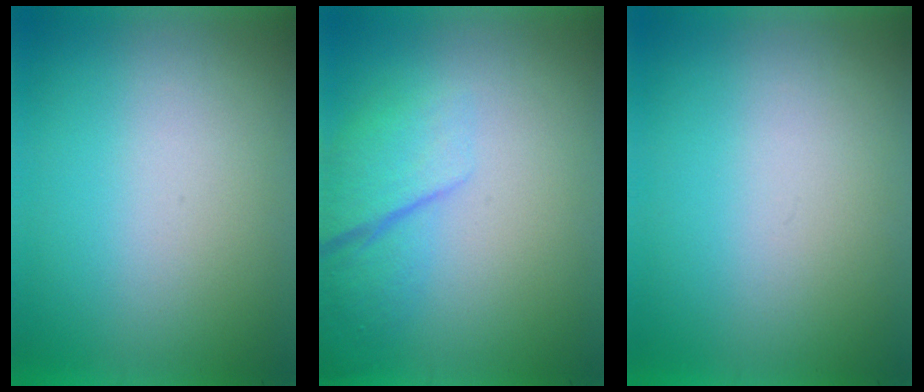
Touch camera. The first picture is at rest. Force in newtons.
{"total": 2.6}
{"total": 0.0}